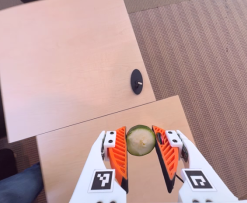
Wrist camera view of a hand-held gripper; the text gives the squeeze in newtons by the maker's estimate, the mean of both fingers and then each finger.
{"total": 10.6, "left": 11.1, "right": 10.1}